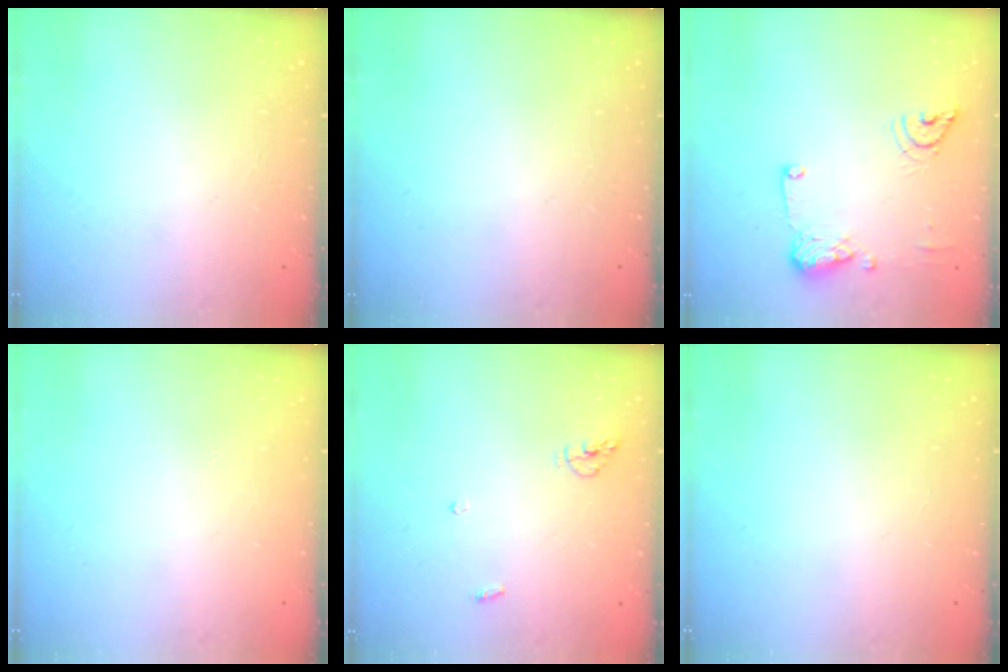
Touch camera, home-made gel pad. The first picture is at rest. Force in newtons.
{"total": 0.0}
{"total": 11.2, "press": 11.1, "slide": 1.5}
{"total": 0.0}
{"total": 5.0, "press": 4.9, "slide": 0.2}
{"total": 0.0}